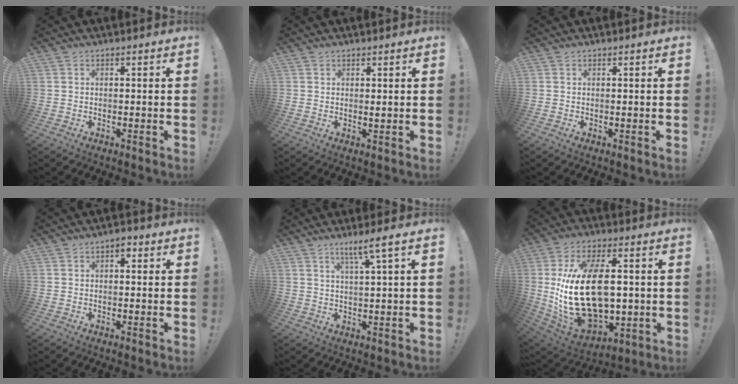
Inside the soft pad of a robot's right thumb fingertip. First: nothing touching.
{"total": 0.7, "force": [0.5, 0.2, 0.4], "torque": [0.006, -0.009, 0.007]}
{"total": 0.0}
{"total": 1.9, "force": [0.5, 1.3, 1.3], "torque": [-0.014, 0.002, 0.004]}
{"total": 5.3, "force": [2.9, -0.7, 4.4], "torque": [-0.078, -0.011, 0.044]}
{"total": 26.8, "force": [0.8, 16.1, 21.5], "torque": [-0.422, -0.013, 0.024]}